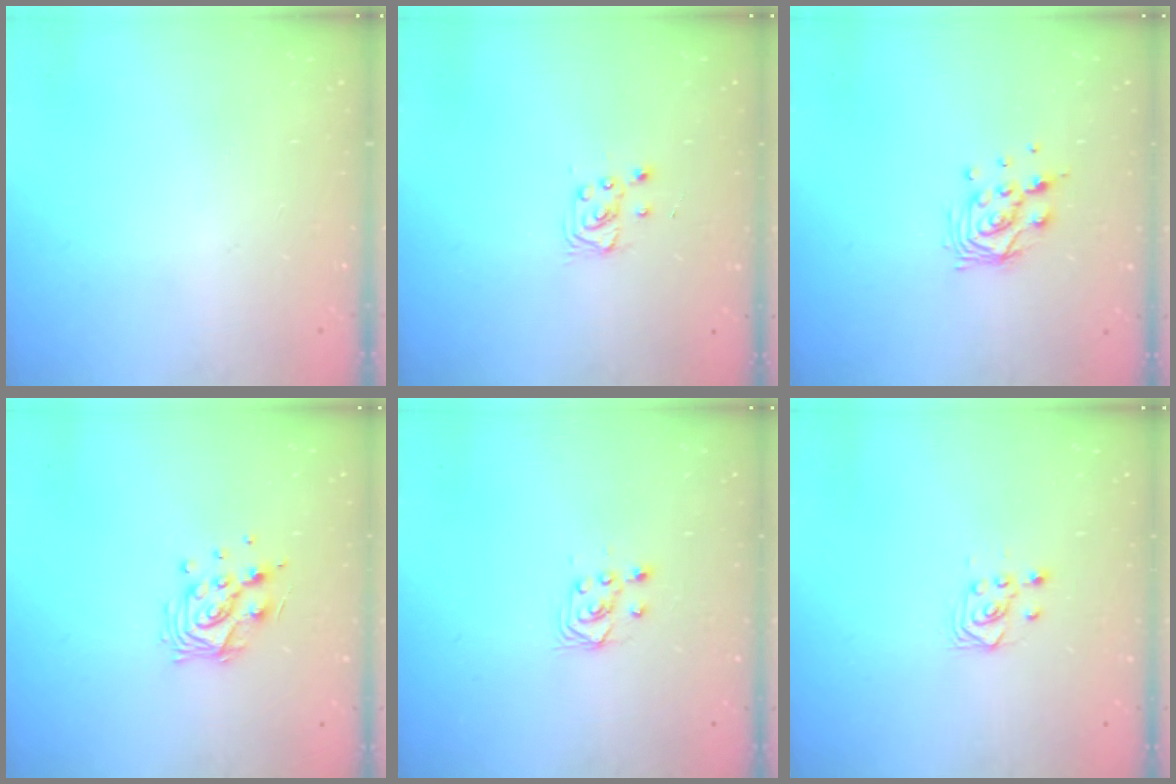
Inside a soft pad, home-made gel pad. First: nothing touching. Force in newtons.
{"total": 2.9, "press": 2.9, "slide": 0.4}
{"total": 9.3, "press": 9.3, "slide": 0.4}
{"total": 10.9, "press": 10.8, "slide": 0.9}
{"total": 2.9, "press": 2.7, "slide": 1.0}
{"total": 3.2, "press": 3.1, "slide": 0.7}